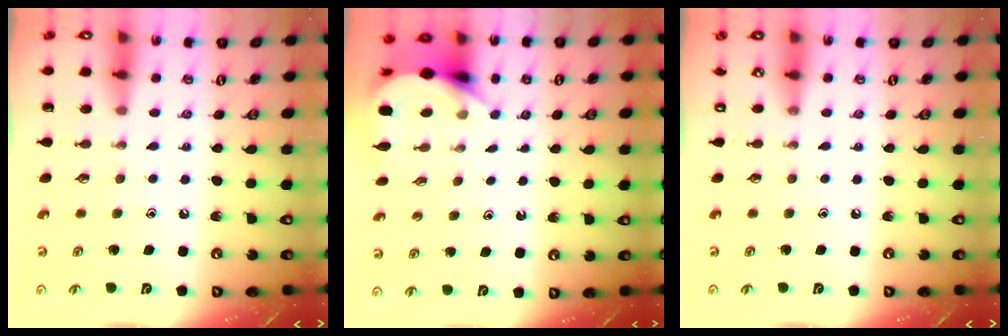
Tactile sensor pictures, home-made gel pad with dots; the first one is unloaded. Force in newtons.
{"total": 5.5, "press": 5.5, "slide": 0.3}
{"total": 0.0}